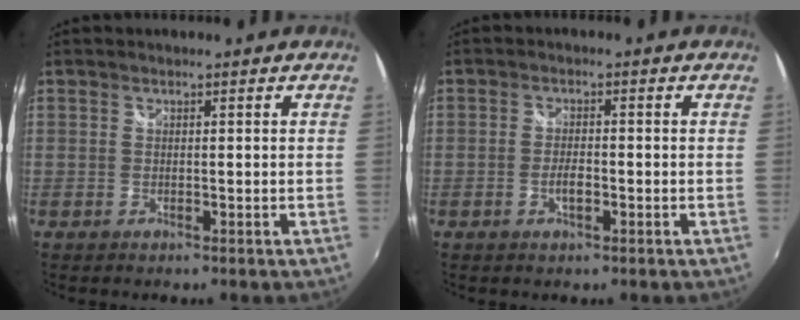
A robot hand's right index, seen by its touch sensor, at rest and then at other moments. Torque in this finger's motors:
{"motor_torque": [0.09, -0.08, 0.16, 0.04]}